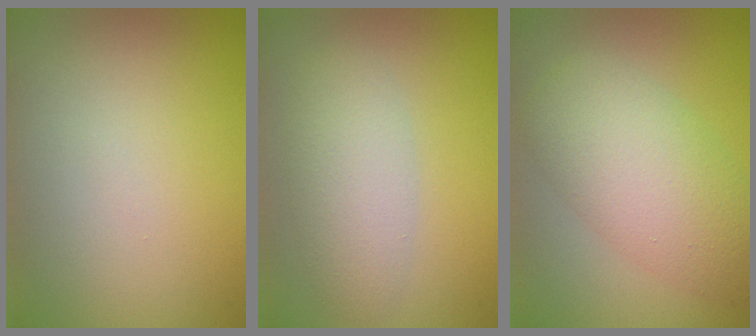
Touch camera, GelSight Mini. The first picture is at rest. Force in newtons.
{"total": 3.6, "press": 3.6, "slide": 0.1}
{"total": 6.5, "press": 6.5, "slide": 0.1}